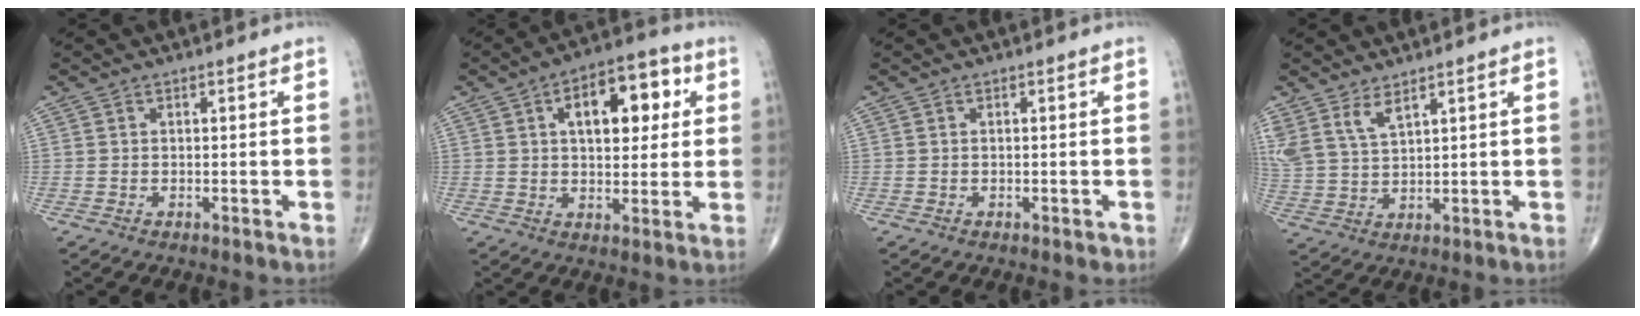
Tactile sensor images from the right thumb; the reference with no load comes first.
{"total": 13.7, "force": [4.0, 7.2, 10.9], "torque": [-0.117, 0.009, 0.055]}
{"total": 0.6, "force": [-0.2, 0.3, 0.4], "torque": [-0.009, -0.001, -0.001]}
{"total": 6.5, "force": [4.5, 2.4, 4.1], "torque": [-0.085, -0.020, 0.101]}